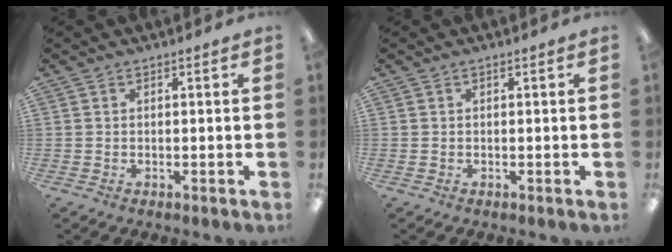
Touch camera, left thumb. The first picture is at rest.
{"total": 0.0}